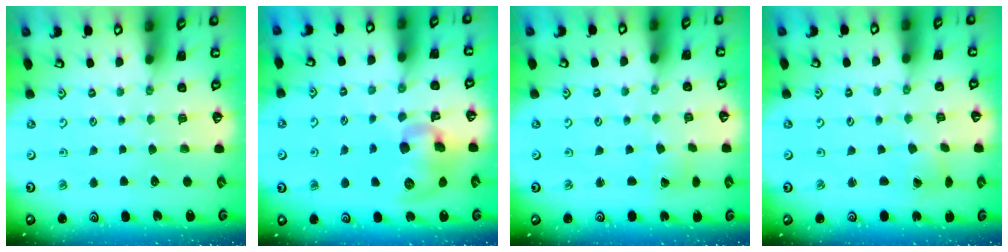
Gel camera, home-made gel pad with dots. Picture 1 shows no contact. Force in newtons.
{"total": 12.3, "press": 12.1, "slide": 2.3}
{"total": 0.9, "press": 0.9, "slide": 0.0}
{"total": 1.3, "press": 1.2, "slide": 0.2}